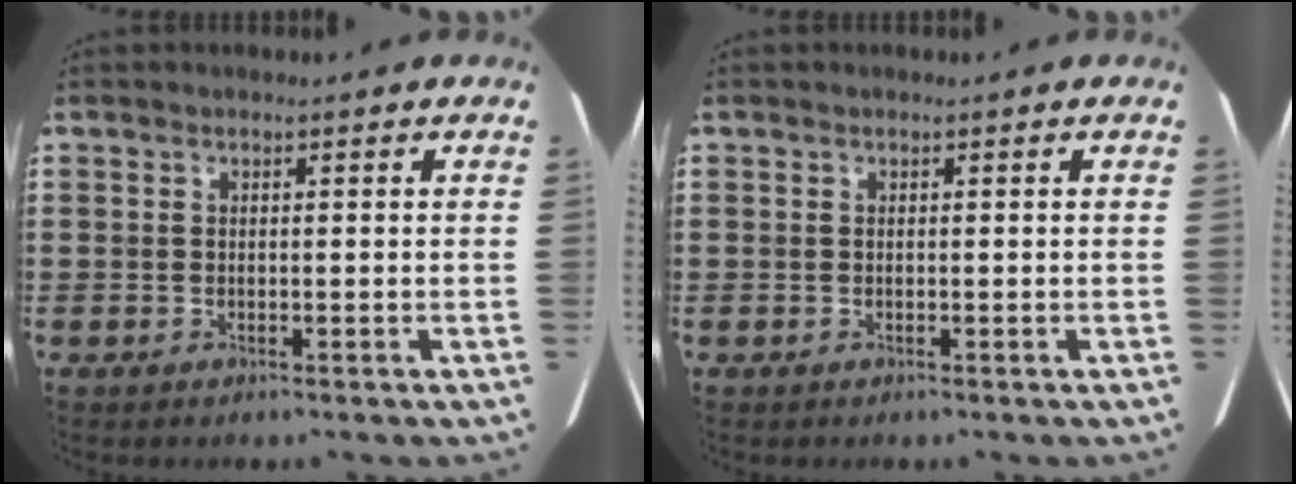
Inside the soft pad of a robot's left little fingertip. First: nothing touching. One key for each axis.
{"total": 0.0}